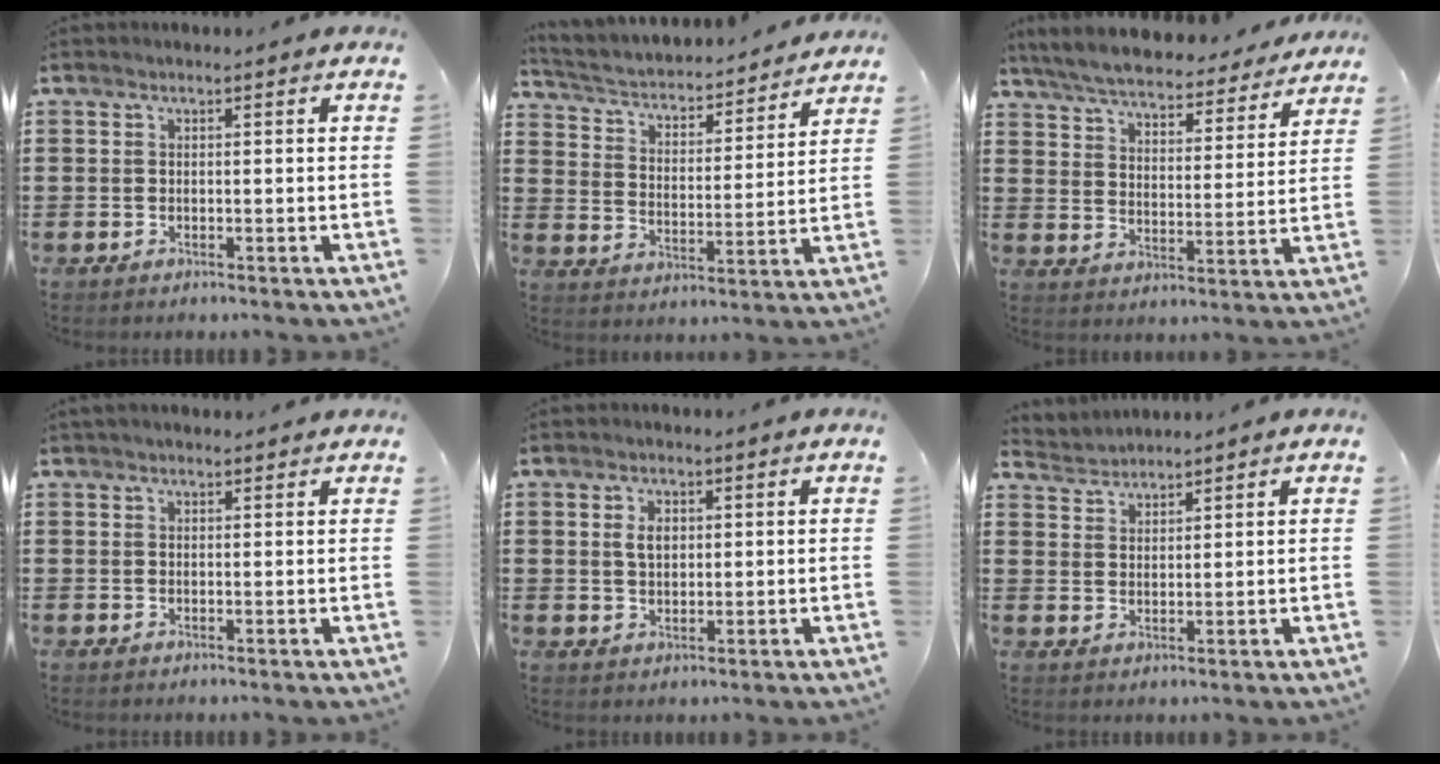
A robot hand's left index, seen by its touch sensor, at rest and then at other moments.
{"total": 2.8, "force": [2.6, 0.7, 0.5], "torque": [-0.030, -0.028, 0.033]}
{"total": 6.1, "force": [5.9, 0.4, 1.3], "torque": [-0.056, -0.041, 0.102]}
{"total": 1.1, "force": [0.9, 0.4, 0.4], "torque": [-0.009, 0.003, 0.018]}
{"total": 3.2, "force": [0.9, 2.0, 2.3], "torque": [-0.043, 0.007, 0.013]}
{"total": 2.5, "force": [2.4, 0.4, -0.6], "torque": [0.001, -0.003, 0.044]}